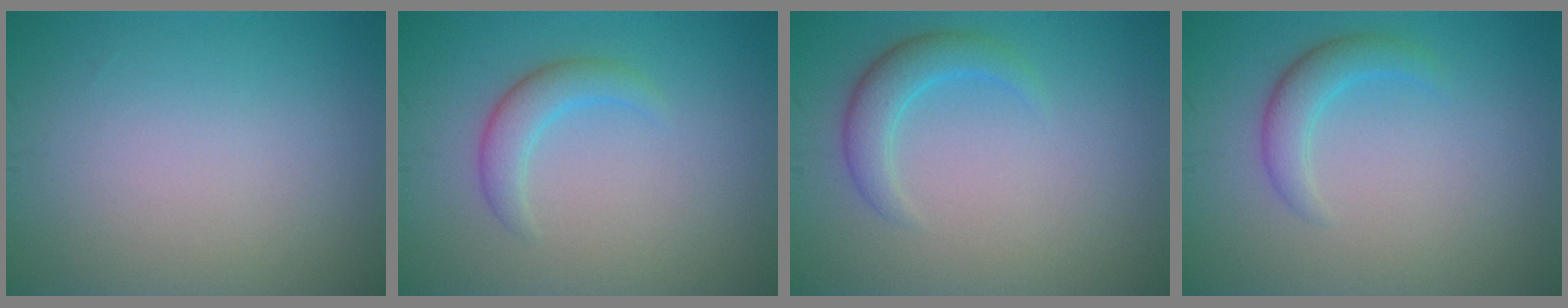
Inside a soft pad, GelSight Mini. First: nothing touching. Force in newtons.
{"total": 2.5, "press": 2.4, "slide": 0.2}
{"total": 2.8, "press": 2.8, "slide": 0.0}
{"total": 2.5, "press": 2.5, "slide": 0.0}